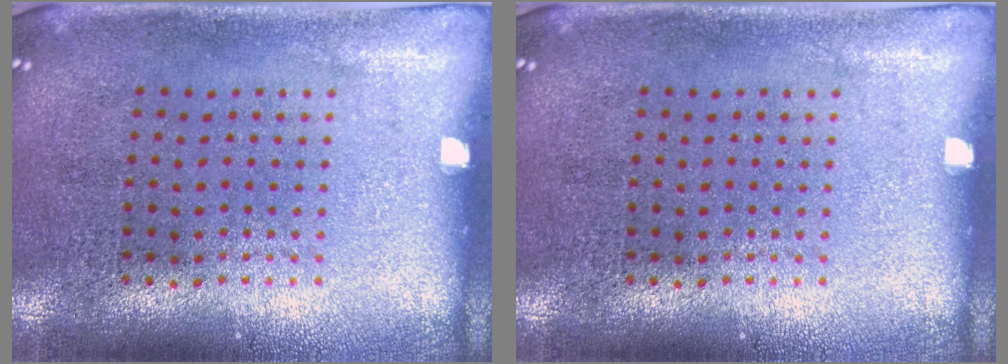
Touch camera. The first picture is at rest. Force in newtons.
{"total": 0.0}